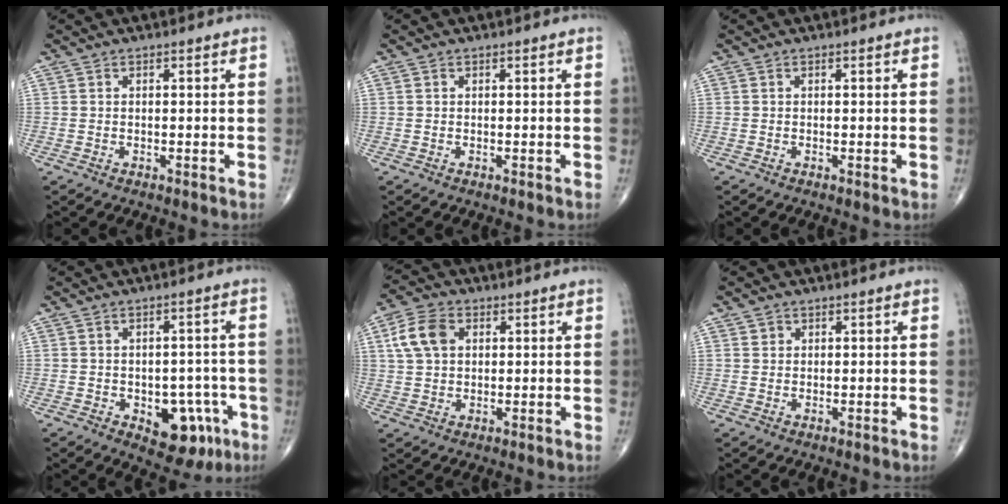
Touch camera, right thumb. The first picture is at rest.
{"total": 0.0}
{"total": 0.0}
{"total": 10.4, "force": [-4.1, 6.4, 7.1], "torque": [-0.050, 0.024, -0.041]}
{"total": 7.8, "force": [2.2, 5.4, 5.1], "torque": [-0.095, 0.008, 0.039]}
{"total": 1.2, "force": [0.5, 1.0, 0.2], "torque": [0.007, -0.002, 0.007]}